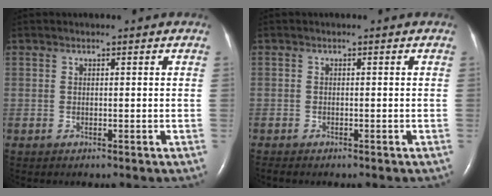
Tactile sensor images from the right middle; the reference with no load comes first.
{"total": 1.5, "force": [-1.3, 0.4, 0.7], "torque": [-0.011, -0.003, -0.015]}